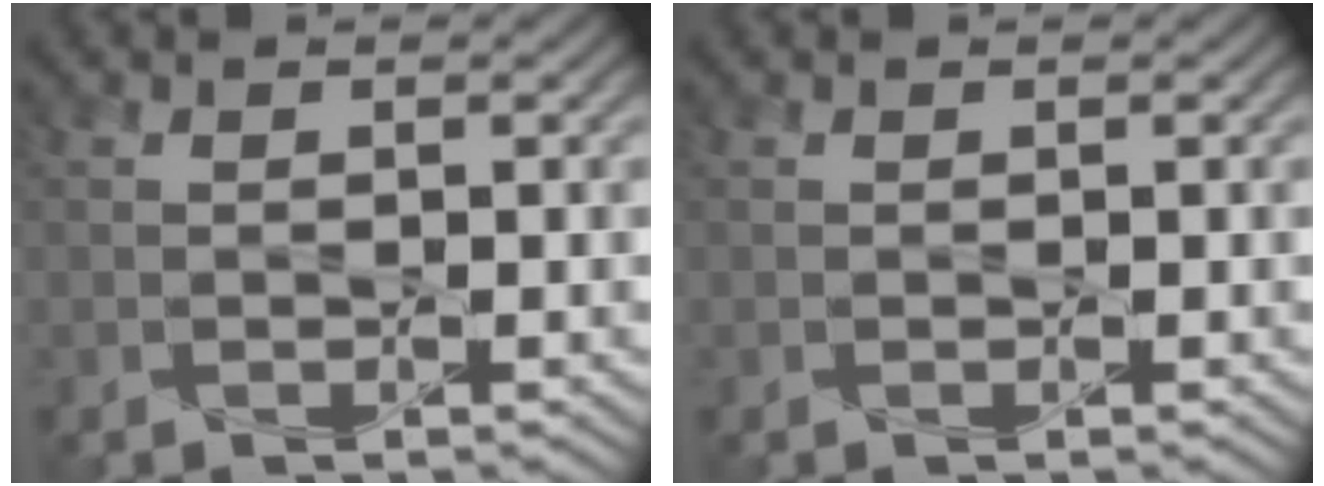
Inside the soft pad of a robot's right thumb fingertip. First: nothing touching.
{"total": 0.0}